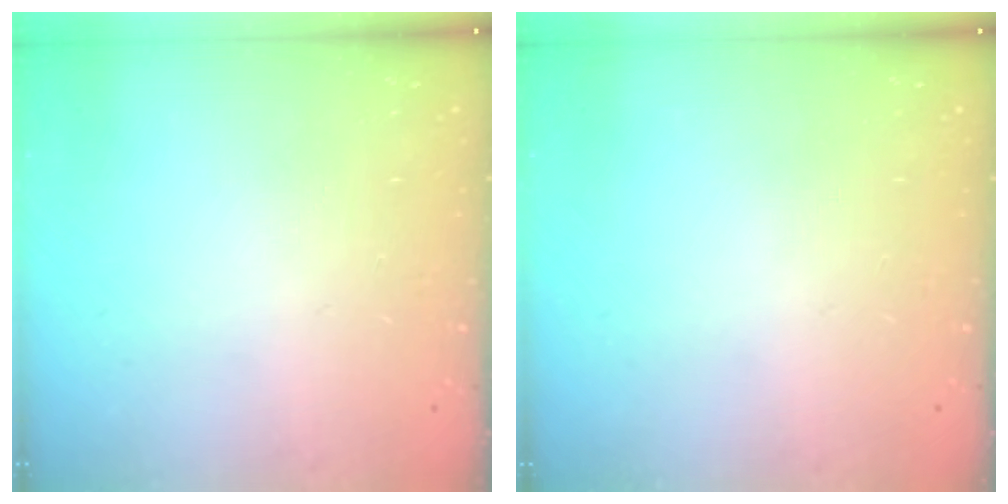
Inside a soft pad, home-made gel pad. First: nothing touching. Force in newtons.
{"total": 0.0}